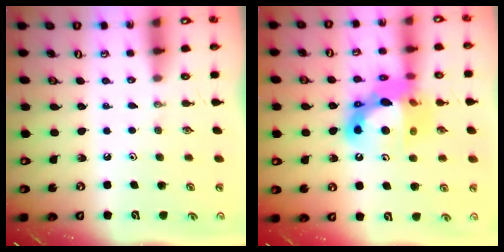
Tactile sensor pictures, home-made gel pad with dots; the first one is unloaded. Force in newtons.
{"total": 18.0, "press": 17.9, "slide": 1.5}